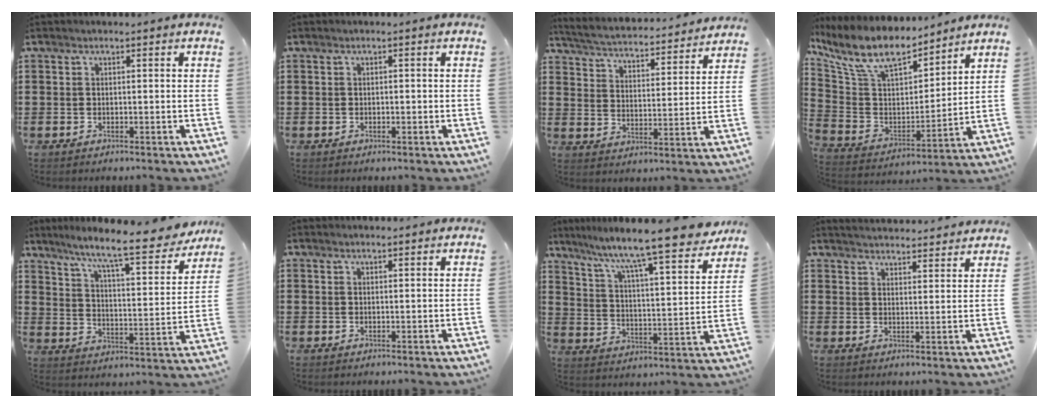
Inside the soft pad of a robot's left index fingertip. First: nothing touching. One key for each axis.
{"total": 0.6, "fx": -0.2, "fy": 0.3, "fz": 0.4, "tx": -0.010, "ty": 0.000, "tz": -0.003}
{"total": 3.5, "fx": 3.5, "fy": -0.1, "fz": 0.5, "tx": -0.033, "ty": -0.031, "tz": 0.052}
{"total": 10.7, "fx": 8.3, "fy": 3.5, "fz": 5.8, "tx": -0.148, "ty": -0.045, "tz": 0.147}
{"total": 10.9, "fx": 9.3, "fy": 0.2, "fz": 5.6, "tx": -0.128, "ty": -0.062, "tz": 0.149}
{"total": 0.8, "fx": 0.8, "fy": 0.0, "fz": 0.3, "tx": -0.006, "ty": 0.000, "tz": 0.015}
{"total": 9.9, "fx": 8.5, "fy": -0.3, "fz": 4.9, "tx": -0.113, "ty": -0.073, "tz": 0.134}
{"total": 3.5, "fx": 3.5, "fy": -0.3, "fz": 0.2, "tx": -0.013, "ty": -0.018, "tz": 0.063}